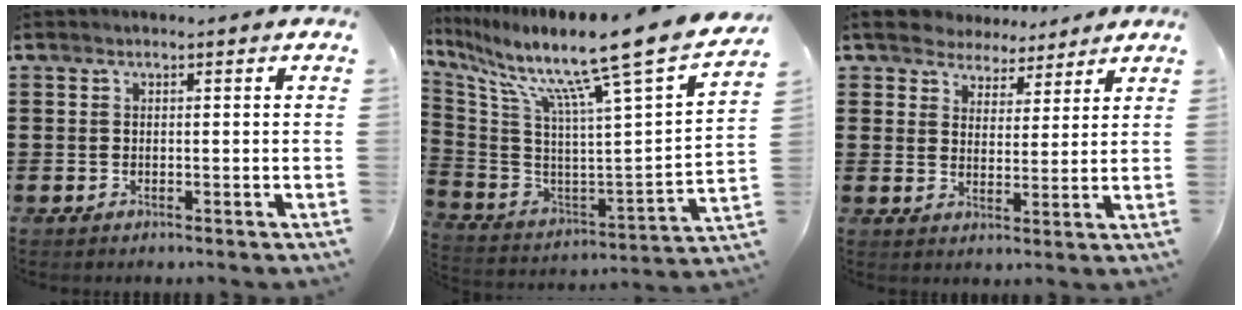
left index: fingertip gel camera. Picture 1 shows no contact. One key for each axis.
{"total": 12.3, "fx": 9.2, "fy": -0.5, "fz": 8.2, "tx": -0.162, "ty": -0.083, "tz": 0.128}
{"total": 5.2, "fx": 4.9, "fy": 1.8, "fz": -0.2, "tx": -0.023, "ty": -0.014, "tz": 0.091}